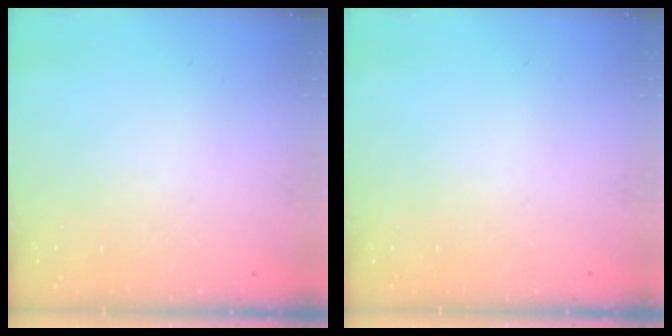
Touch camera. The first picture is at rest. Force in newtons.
{"total": 0.0}